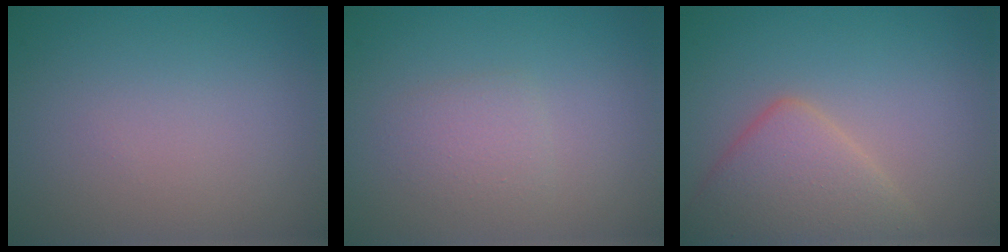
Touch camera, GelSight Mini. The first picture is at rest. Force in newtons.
{"total": 1.6, "press": 1.6, "slide": 0.1}
{"total": 4.8, "press": 4.8, "slide": 0.3}